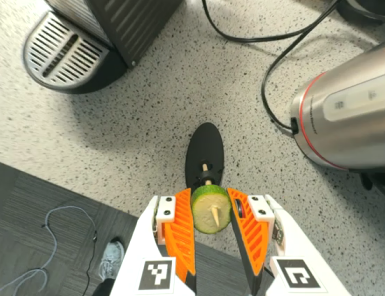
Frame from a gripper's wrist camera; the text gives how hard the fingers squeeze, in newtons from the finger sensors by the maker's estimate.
{"total": 9.1, "left": 8.5, "right": 9.6}